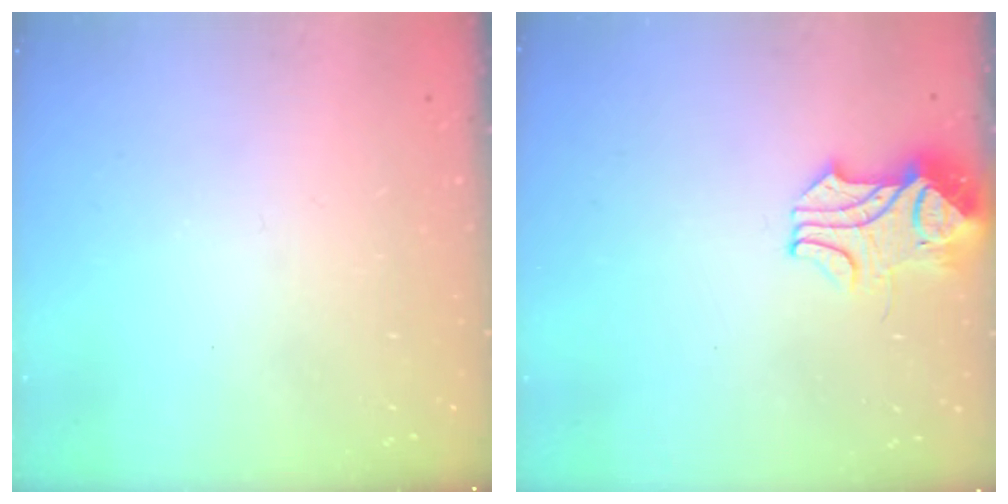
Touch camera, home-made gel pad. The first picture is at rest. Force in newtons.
{"total": 2.4, "press": 2.2, "slide": 1.0}